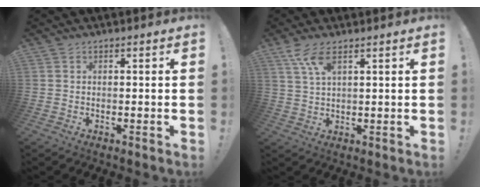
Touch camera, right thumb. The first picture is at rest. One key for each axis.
{"total": 6.1, "fx": 3.7, "fy": 1.8, "fz": 4.5, "tx": -0.089, "ty": -0.011, "tz": 0.067}